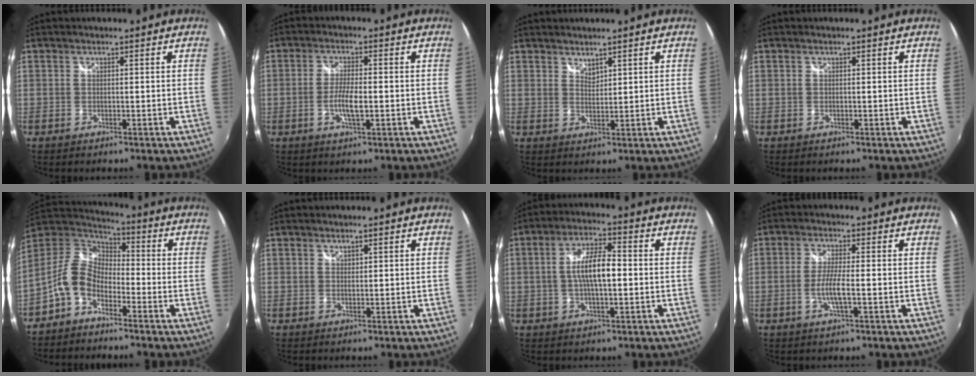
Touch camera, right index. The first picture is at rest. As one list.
[{"total": 4.7, "force": [-1.2, 1.0, 4.4], "torque": [-0.089, -0.004, -0.023]}, {"total": 2.2, "force": [2.1, 0.5, 0.4], "torque": [-0.004, 0.001, 0.037]}, {"total": 0.0}, {"total": 9.9, "force": [-5.2, 6.2, 5.7], "torque": [-0.123, 0.019, -0.110]}, {"total": 0.6, "force": [0.6, 0.1, 0.0], "torque": [0.000, 0.000, 0.011]}, {"total": 7.8, "force": [-0.4, 2.3, 7.4], "torque": [-0.139, 0.007, -0.005]}, {"total": 4.4, "force": [-1.3, 0.1, 4.2], "torque": [-0.085, -0.006, -0.026]}]